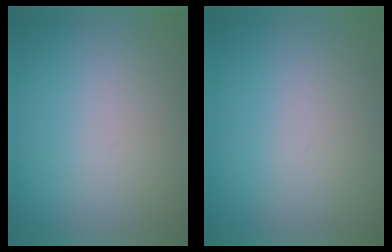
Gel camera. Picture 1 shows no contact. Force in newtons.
{"total": 1.7}